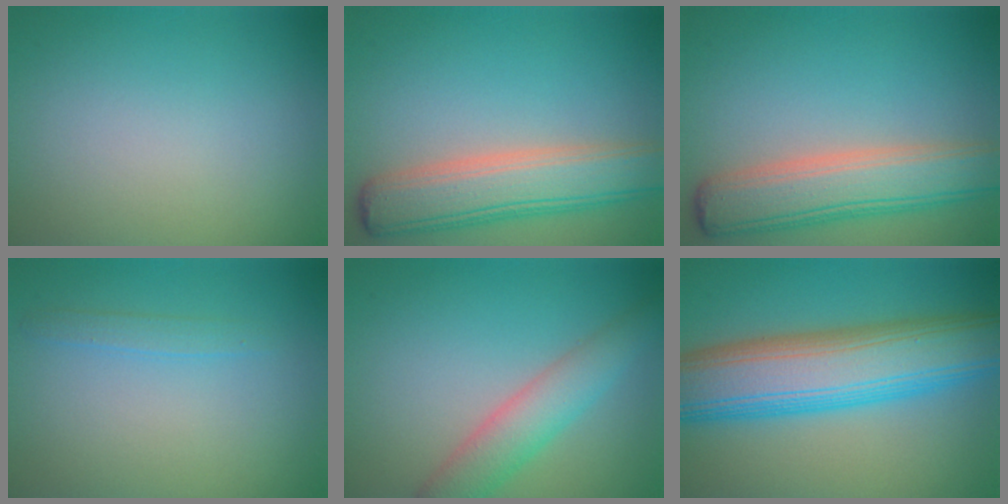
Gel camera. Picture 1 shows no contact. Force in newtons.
{"total": 6.5, "press": 6.5, "slide": 0.5}
{"total": 6.5, "press": 6.5, "slide": 0.5}
{"total": 1.1, "press": 1.1, "slide": 0.1}
{"total": 4.1, "press": 4.1, "slide": 0.1}
{"total": 11.4, "press": 11.4, "slide": 0.3}